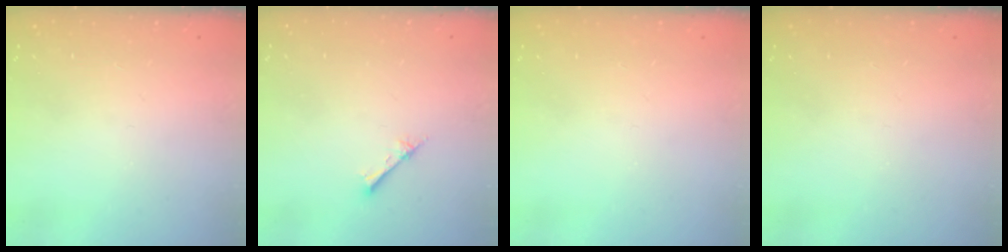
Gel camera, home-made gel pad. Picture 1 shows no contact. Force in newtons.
{"total": 2.7, "press": 2.6, "slide": 0.3}
{"total": 0.0}
{"total": 0.0}